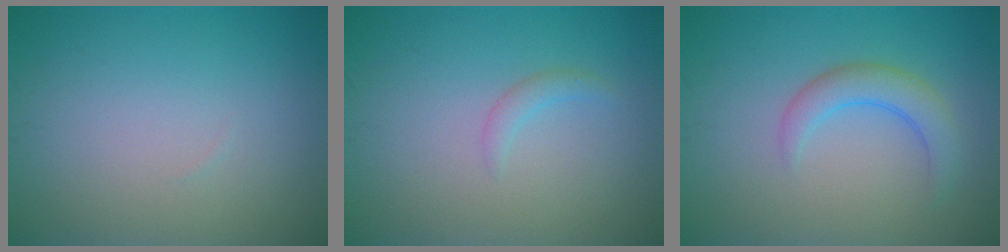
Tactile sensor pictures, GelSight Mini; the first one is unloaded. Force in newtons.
{"total": 1.0, "press": 1.0, "slide": 0.0}
{"total": 2.9, "press": 2.9, "slide": 0.3}